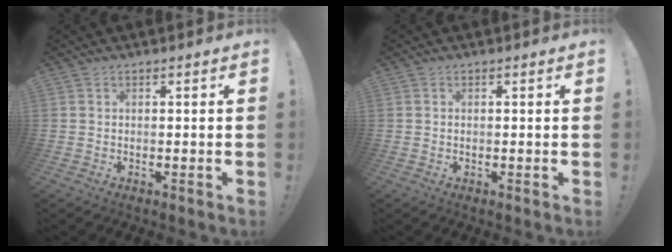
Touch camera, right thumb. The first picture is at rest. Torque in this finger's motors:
{"motor_torque": [-0.69, -0.10, -0.26, 0.20, -0.05]}